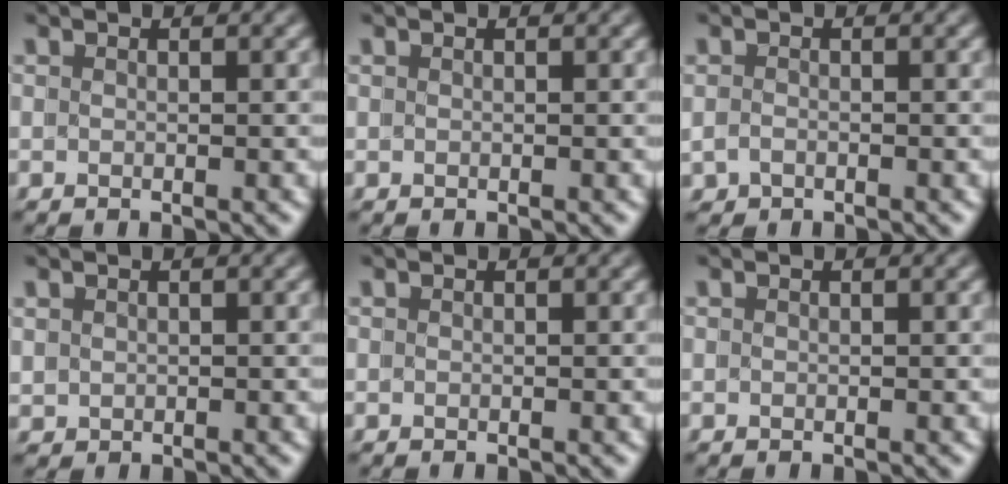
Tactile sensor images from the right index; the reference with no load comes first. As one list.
[{"total": 0.0}, {"total": 1.3, "force": [-1.0, 0.7, 0.0], "torque": [-0.009, -0.008, -0.012]}, {"total": 0.6, "force": [0.3, 0.5, 0.1], "torque": [-0.004, -0.008, 0.016]}, {"total": 0.0}, {"total": 0.0}]